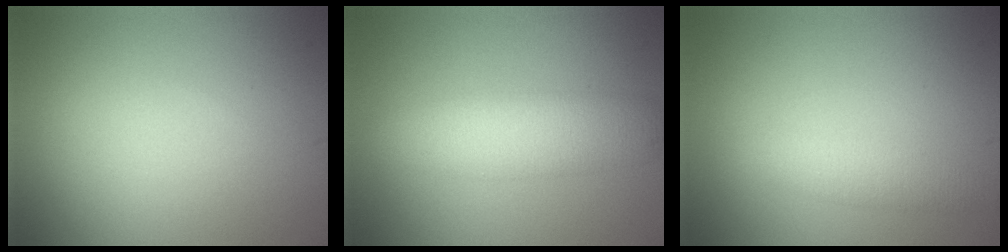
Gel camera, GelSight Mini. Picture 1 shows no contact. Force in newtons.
{"total": 5.5, "press": 5.5, "slide": 0.2}
{"total": 2.4, "press": 2.4, "slide": 0.2}